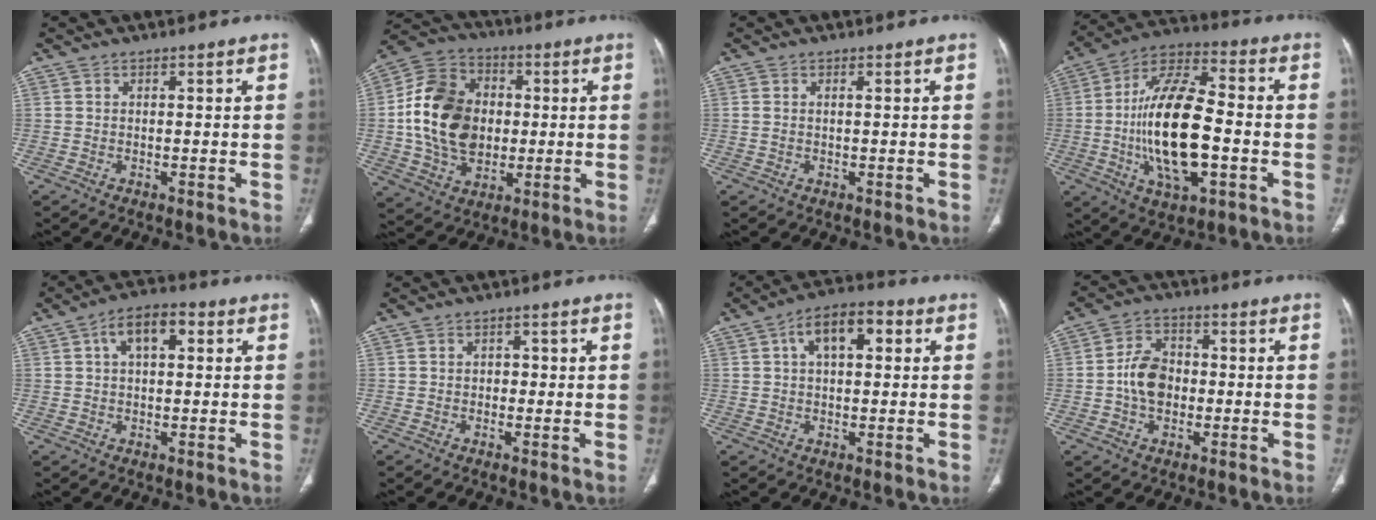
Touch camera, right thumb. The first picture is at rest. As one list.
[{"total": 18.0, "force": [0.3, 13.5, 11.9], "torque": [-0.198, 0.016, 0.008]}, {"total": 0.9, "force": [0.2, 0.3, 0.9], "torque": [-0.031, 0.008, 0.007]}, {"total": 20.5, "force": [-3.2, 9.0, 18.2], "torque": [-0.329, 0.023, -0.055]}, {"total": 7.0, "force": [2.0, 3.8, 5.5], "torque": [-0.086, 0.020, 0.027]}, {"total": 1.5, "force": [0.0, 1.2, 0.9], "torque": [0.001, 0.004, -0.006]}, {"total": 8.8, "force": [2.5, 4.7, 7.1], "torque": [-0.102, 0.024, 0.032]}, {"total": 7.9, "force": [-0.9, 5.8, 5.3], "torque": [-0.076, 0.019, -0.022]}]